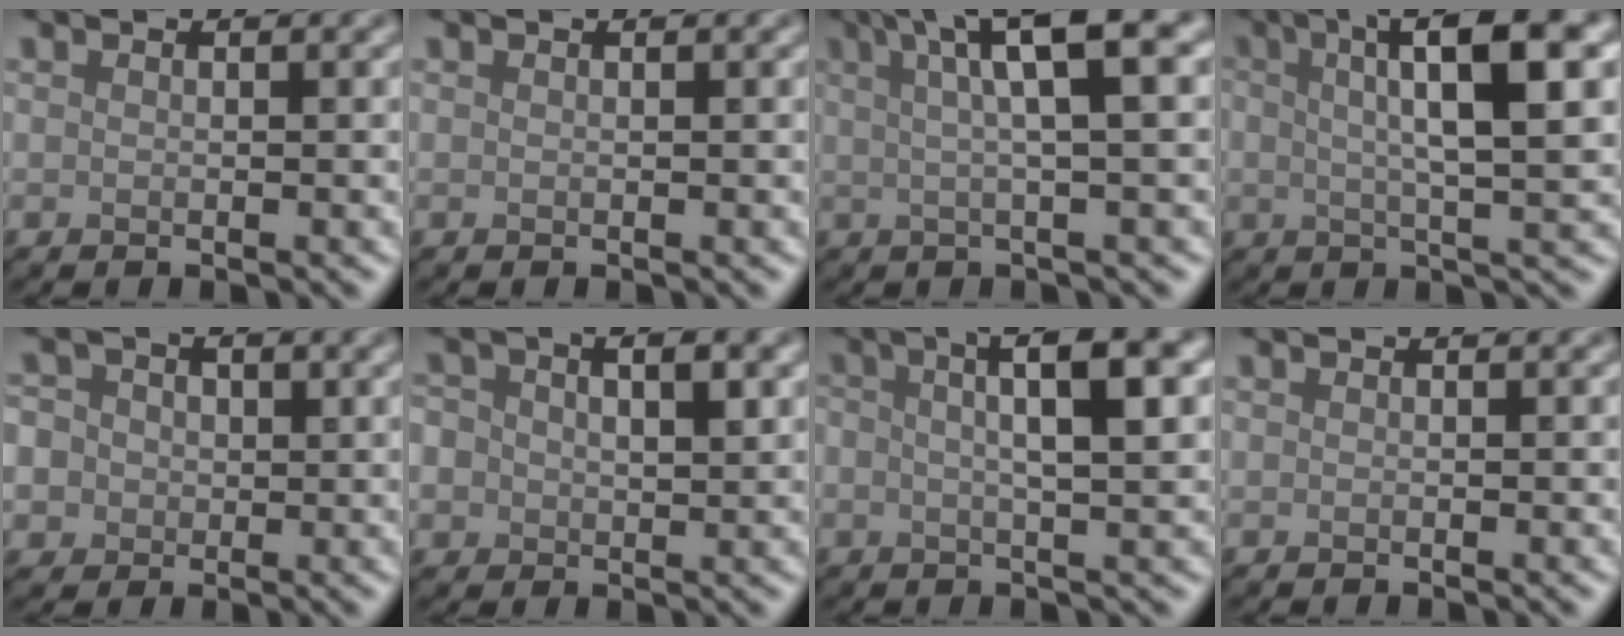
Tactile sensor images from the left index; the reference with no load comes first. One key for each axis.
{"total": 0.0}
{"total": 8.3, "fx": 3.6, "fy": 1.7, "fz": 7.2, "tx": -0.077, "ty": 0.027, "tz": 0.047}
{"total": 9.2, "fx": 2.8, "fy": 2.1, "fz": 8.5, "tx": -0.105, "ty": 0.020, "tz": 0.035}
{"total": 7.6, "fx": 0.7, "fy": 7.2, "fz": 2.5, "tx": -0.061, "ty": 0.034, "tz": -0.017}
{"total": 6.3, "fx": 1.3, "fy": 4.7, "fz": 3.9, "tx": -0.045, "ty": 0.018, "tz": -0.001}
{"total": 6.1, "fx": 1.4, "fy": 1.4, "fz": 5.8, "tx": -0.072, "ty": 0.018, "tz": 0.014}
{"total": 0.0}